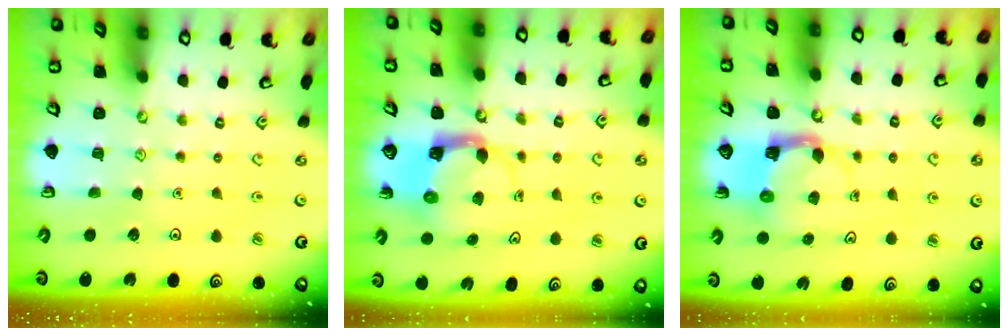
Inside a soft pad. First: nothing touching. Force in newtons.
{"total": 4.0, "press": 3.9, "slide": 0.6}
{"total": 3.7, "press": 3.7, "slide": 0.7}